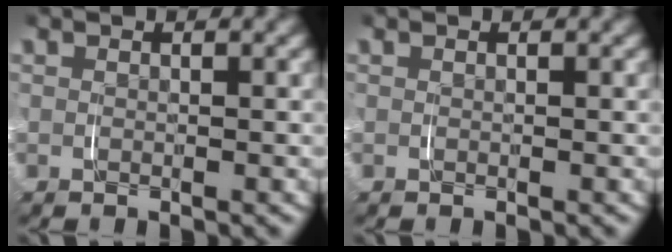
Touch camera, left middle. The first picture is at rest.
{"total": 0.0}